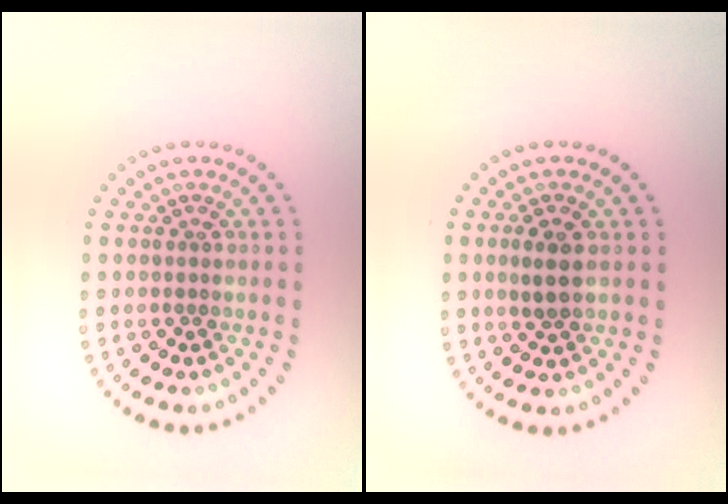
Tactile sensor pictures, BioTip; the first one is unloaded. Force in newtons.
{"total": 2.1, "press": 2.0, "slide": 0.4}